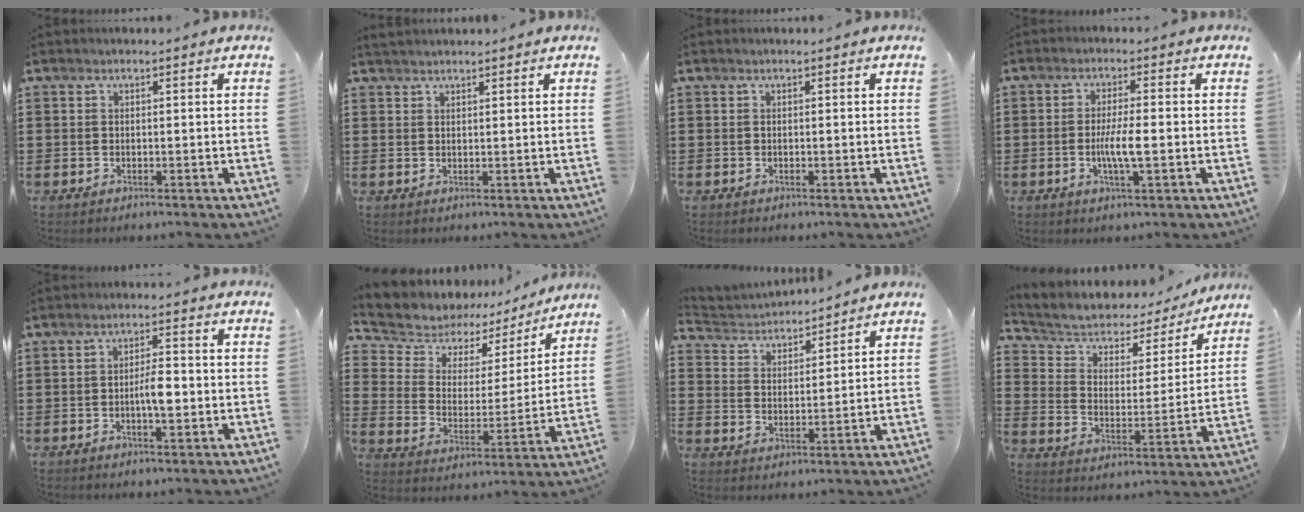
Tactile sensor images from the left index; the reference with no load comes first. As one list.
[{"total": 1.3, "force": [1.2, 0.0, 0.2], "torque": [-0.007, -0.001, 0.024]}, {"total": 0.0}, {"total": 5.0, "force": [-0.8, 0.7, 4.9], "torque": [-0.100, -0.005, -0.020]}, {"total": 4.3, "force": [-0.8, 1.3, 4.0], "torque": [-0.073, 0.000, -0.021]}, {"total": 5.0, "force": [3.8, 3.3, 0.4], "torque": [-0.046, -0.028, 0.060]}, {"total": 3.3, "force": [3.2, 0.6, -0.3], "torque": [-0.015, -0.017, 0.055]}, {"total": 4.1, "force": [3.2, 2.3, 1.1], "torque": [-0.050, -0.027, 0.047]}]